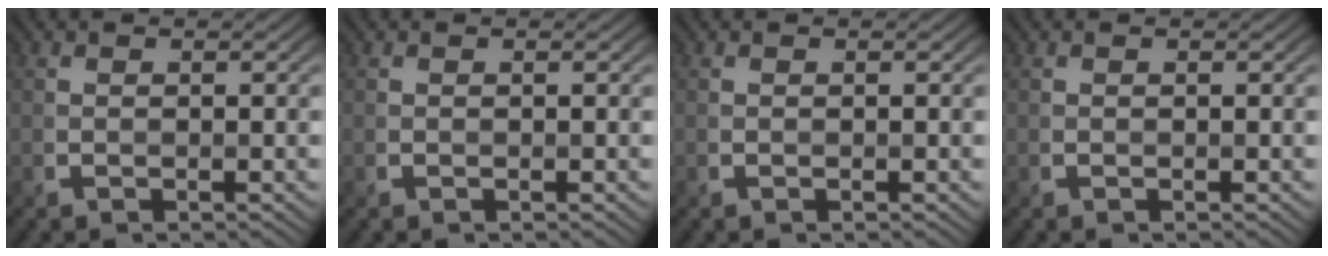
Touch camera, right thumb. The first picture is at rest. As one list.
[{"total": 0.0}, {"total": 0.0}, {"total": 0.0}]